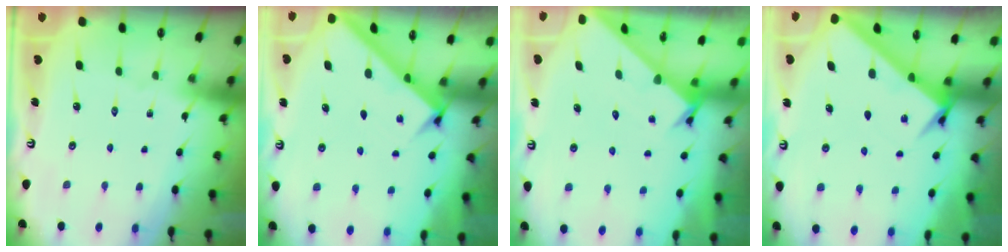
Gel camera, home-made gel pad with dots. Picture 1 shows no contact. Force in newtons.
{"total": 2.6, "press": 2.6, "slide": 0.3}
{"total": 1.7, "press": 1.7, "slide": 0.1}
{"total": 3.6, "press": 3.5, "slide": 0.3}